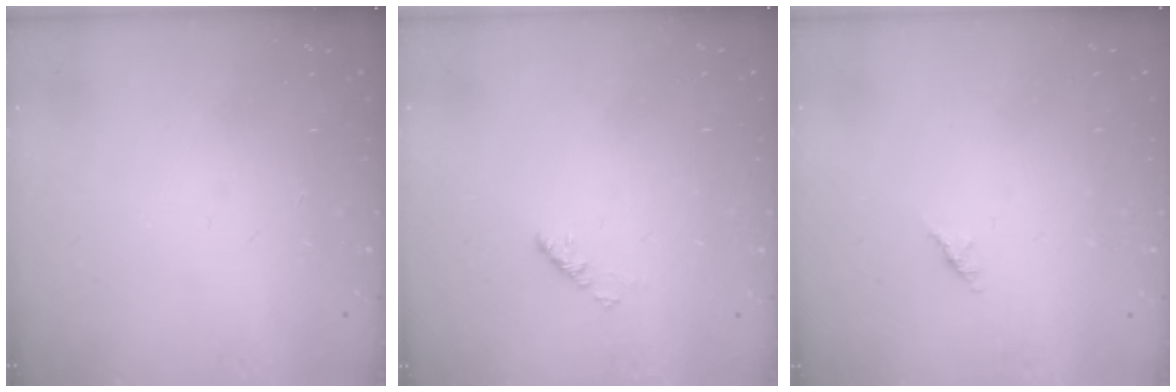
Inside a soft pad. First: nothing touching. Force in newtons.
{"total": 3.4, "press": 3.3, "slide": 0.5}
{"total": 1.4, "press": 1.3, "slide": 0.4}